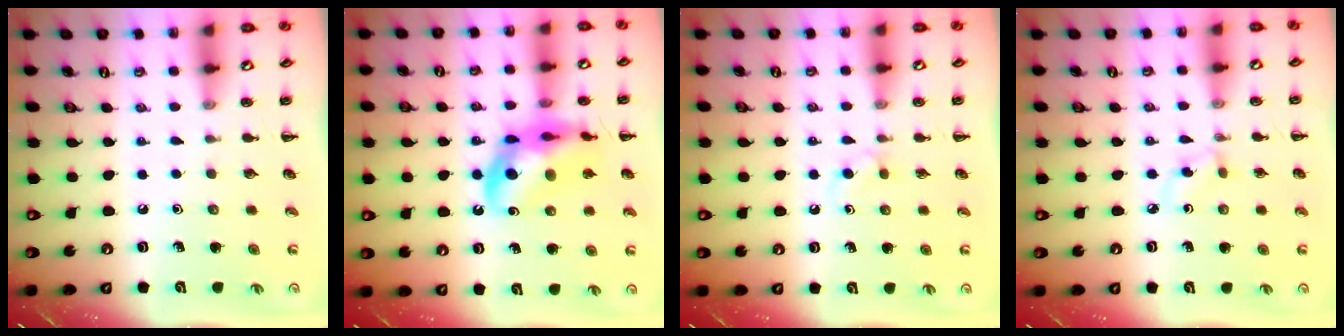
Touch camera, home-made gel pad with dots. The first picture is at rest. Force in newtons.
{"total": 15.4, "press": 14.9, "slide": 3.8}
{"total": 2.6, "press": 2.3, "slide": 1.2}
{"total": 2.7, "press": 2.5, "slide": 1.1}